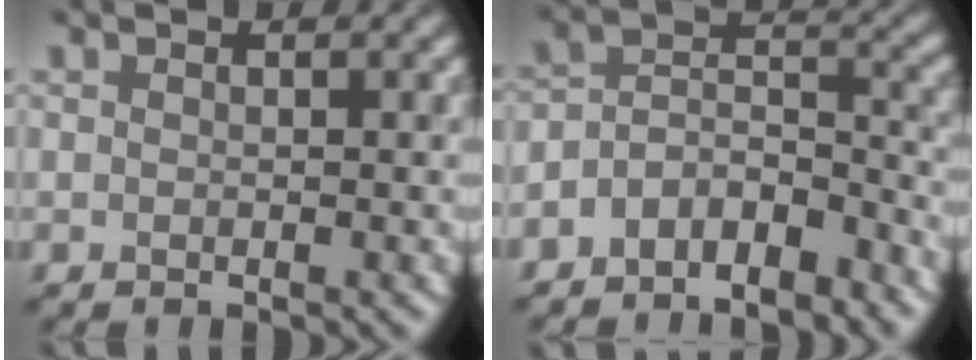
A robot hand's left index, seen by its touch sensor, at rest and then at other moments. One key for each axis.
{"total": 5.4, "fx": -3.7, "fy": 2.6, "fz": 3.0, "tx": -0.045, "ty": 0.007, "tz": -0.072}